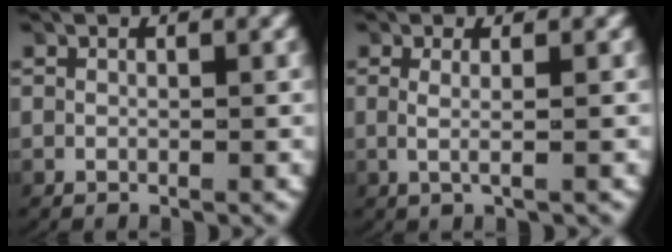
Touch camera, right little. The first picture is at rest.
{"total": 1.7, "force": [0.1, 0.0, 1.7], "torque": [-0.046, -0.008, 0.006]}